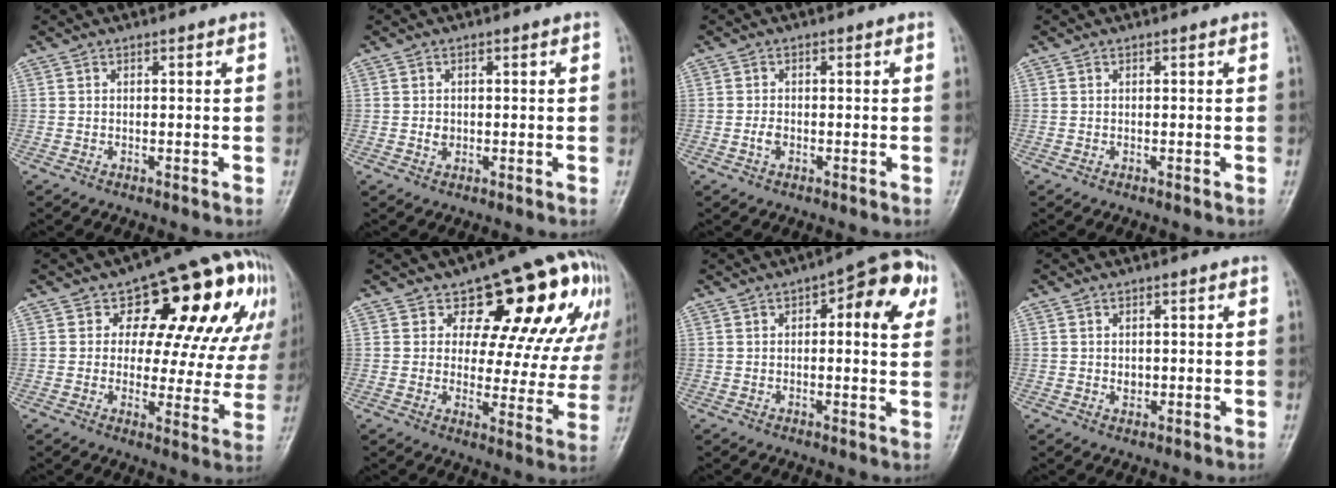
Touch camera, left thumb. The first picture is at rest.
{"total": 1.2, "force": [-0.3, 1.1, 0.4], "torque": [-0.007, 0.001, -0.005]}
{"total": 1.3, "force": [-0.7, 0.9, 0.7], "torque": [-0.018, 0.004, -0.015]}
{"total": 0.0}
{"total": 19.8, "force": [7.3, 10.6, 15.1], "torque": [-0.126, 0.000, 0.089]}
{"total": 19.4, "force": [9.2, 10.1, 13.8], "torque": [-0.116, -0.025, 0.114]}
{"total": 11.3, "force": [3.8, 4.3, 9.8], "torque": [-0.095, 0.016, 0.038]}
{"total": 1.1, "force": [-0.1, 1.0, 0.5], "torque": [-0.006, -0.001, 0.001]}